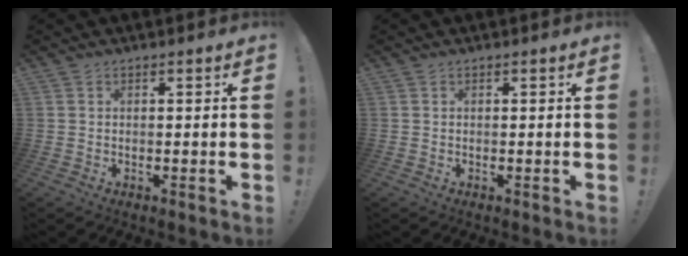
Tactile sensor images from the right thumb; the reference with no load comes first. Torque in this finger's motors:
{"motor_torque": [-0.04, 0.04, 0.06, -0.10, 0.00]}